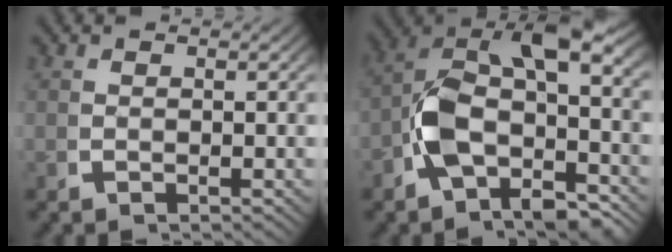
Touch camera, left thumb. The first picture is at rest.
{"total": 11.0, "force": [-0.5, 6.8, 8.7], "torque": [-0.171, -0.008, -0.011]}